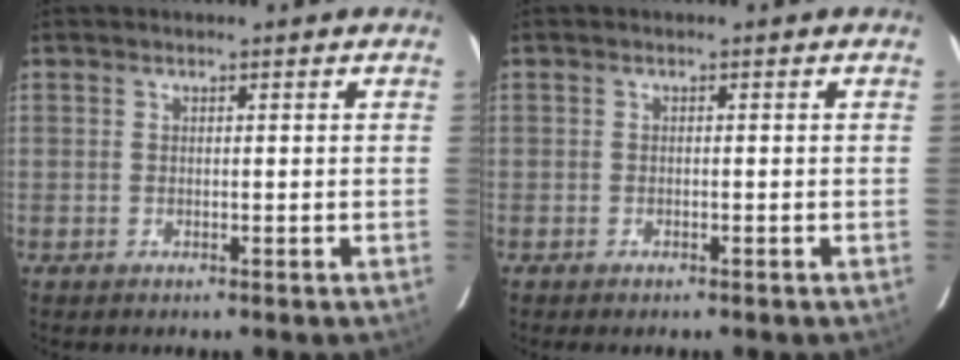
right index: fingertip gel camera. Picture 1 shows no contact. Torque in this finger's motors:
{"motor_torque": [0.25, -0.22, 0.03, 0.00]}